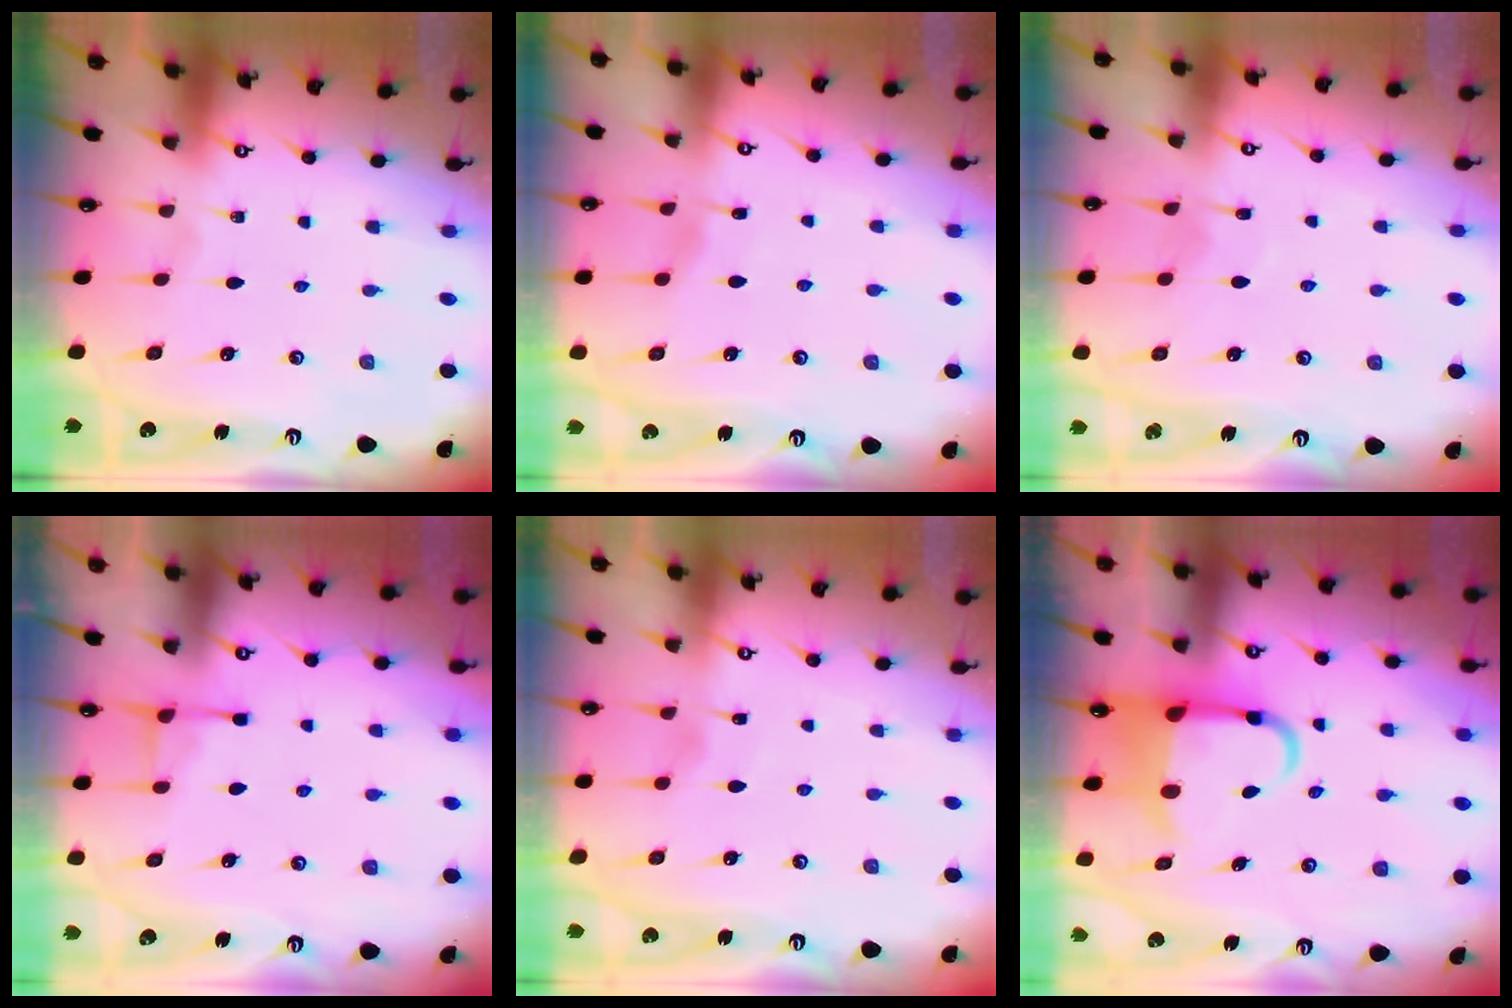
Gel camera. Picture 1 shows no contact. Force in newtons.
{"total": 2.6, "press": 2.5, "slide": 0.4}
{"total": 5.6, "press": 5.5, "slide": 0.5}
{"total": 4.0, "press": 3.9, "slide": 0.5}
{"total": 2.1, "press": 2.1, "slide": 0.2}
{"total": 6.5, "press": 6.3, "slide": 1.4}